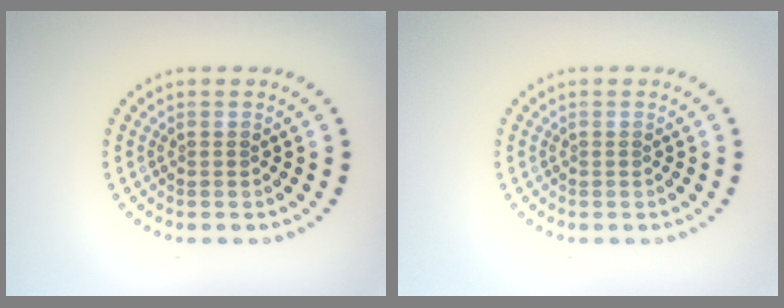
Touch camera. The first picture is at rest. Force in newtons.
{"total": 0.0}